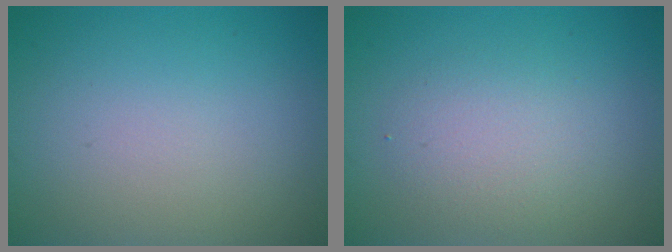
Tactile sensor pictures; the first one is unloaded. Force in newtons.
{"total": 2.6, "press": 2.6, "slide": 0.3}